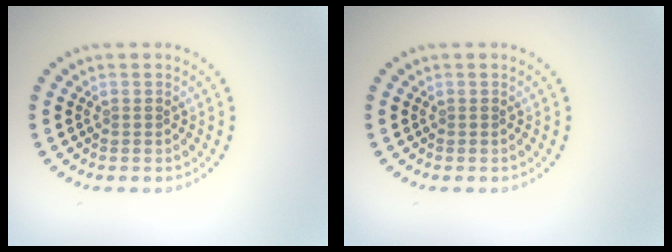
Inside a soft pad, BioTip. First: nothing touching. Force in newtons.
{"total": 0.0}